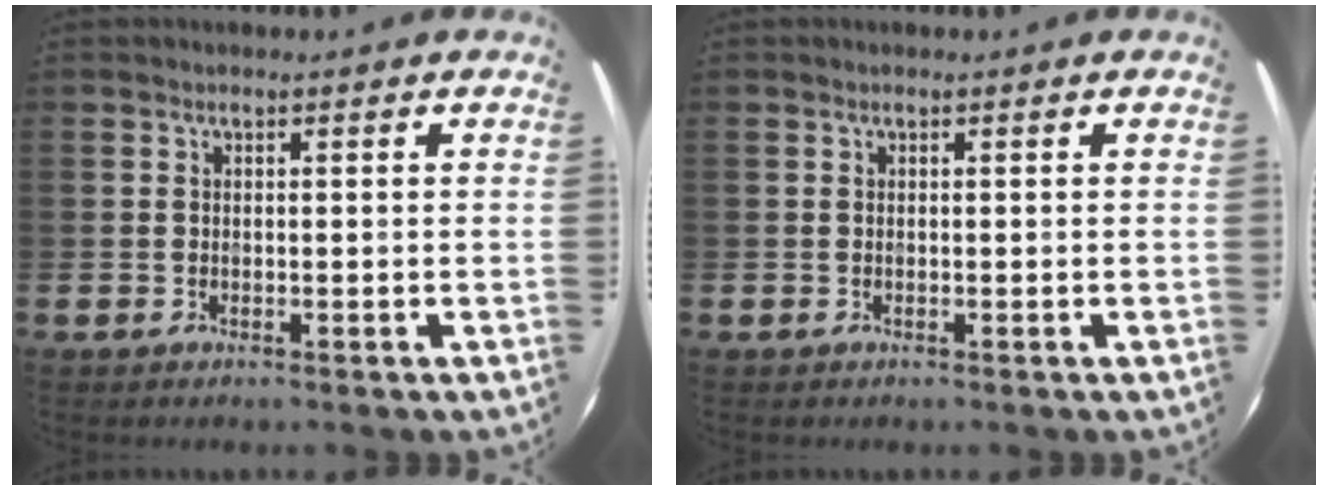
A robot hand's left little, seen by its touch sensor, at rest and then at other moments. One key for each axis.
{"total": 0.0}